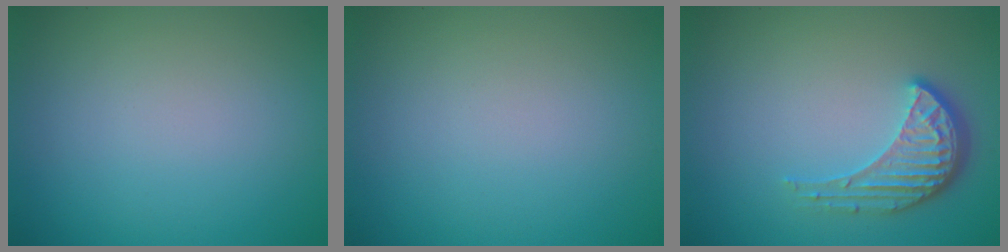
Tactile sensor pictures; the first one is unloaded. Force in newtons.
{"total": 0.0}
{"total": 4.1, "press": 3.1, "slide": 2.7}